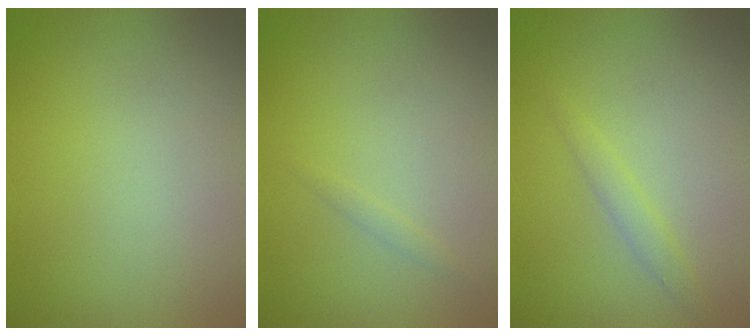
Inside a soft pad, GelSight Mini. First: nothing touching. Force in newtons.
{"total": 0.6, "press": 0.6, "slide": 0.0}
{"total": 1.2, "press": 1.2, "slide": 0.1}